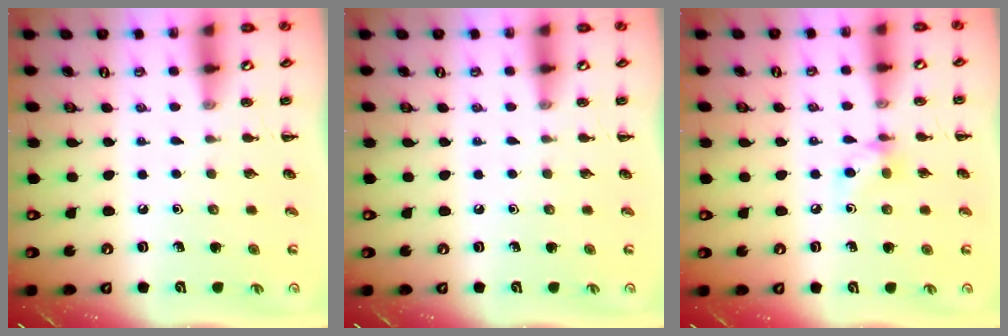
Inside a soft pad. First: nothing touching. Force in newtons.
{"total": 0.0}
{"total": 6.0, "press": 5.9, "slide": 0.8}